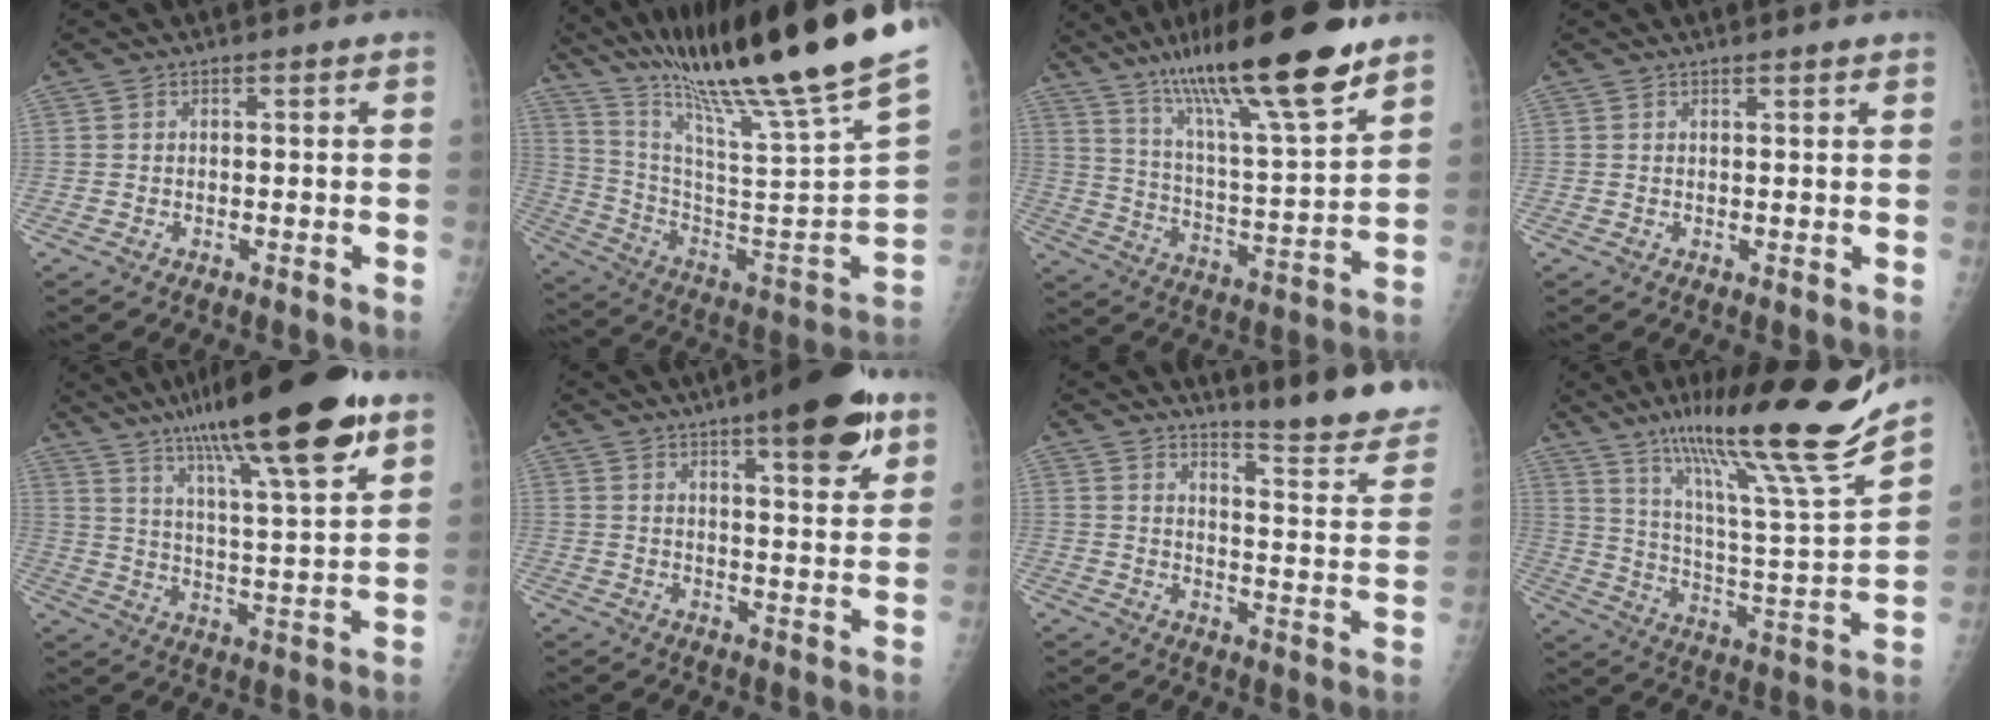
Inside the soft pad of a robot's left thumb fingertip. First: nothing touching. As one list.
[{"total": 36.8, "force": [27.7, 1.8, 24.1], "torque": [-0.365, -0.136, 0.427]}, {"total": 23.3, "force": [16.1, 3.4, 16.6], "torque": [-0.267, -0.061, 0.274]}, {"total": 1.9, "force": [1.7, 0.0, 0.9], "torque": [-0.004, -0.001, 0.024]}, {"total": 24.3, "force": [15.5, 3.9, 18.4], "torque": [-0.291, -0.042, 0.251]}, {"total": 14.5, "force": [8.7, 3.7, 11.0], "torque": [-0.129, -0.035, 0.119]}, {"total": 16.2, "force": [14.4, 1.1, 7.2], "torque": [-0.080, -0.144, 0.185]}, {"total": 25.6, "force": [19.2, 1.1, 17.0], "torque": [-0.252, -0.089, 0.317]}]